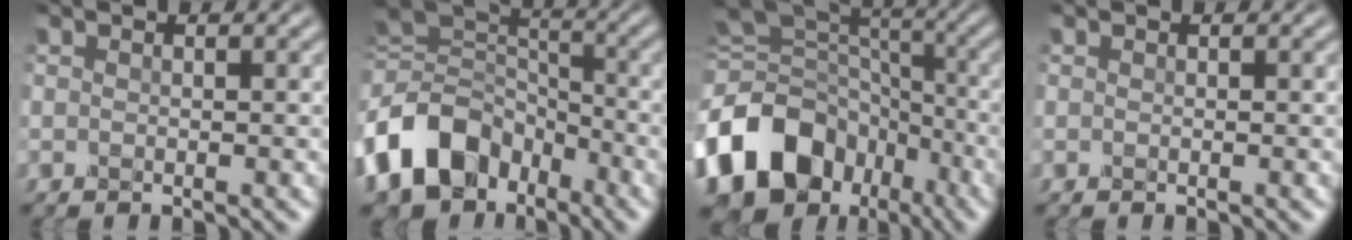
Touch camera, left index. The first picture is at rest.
{"total": 11.4, "force": [-5.7, 8.1, 5.6], "torque": [-0.125, -0.004, -0.121]}
{"total": 15.3, "force": [-6.6, 11.7, 7.3], "torque": [-0.171, 0.001, -0.115]}
{"total": 0.0}